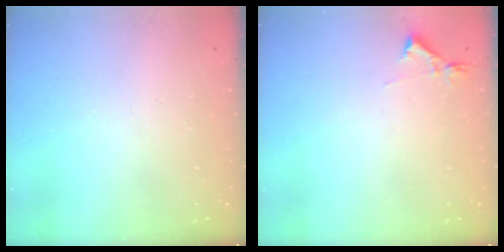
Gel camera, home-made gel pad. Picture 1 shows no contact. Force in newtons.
{"total": 3.4, "press": 3.3, "slide": 0.7}